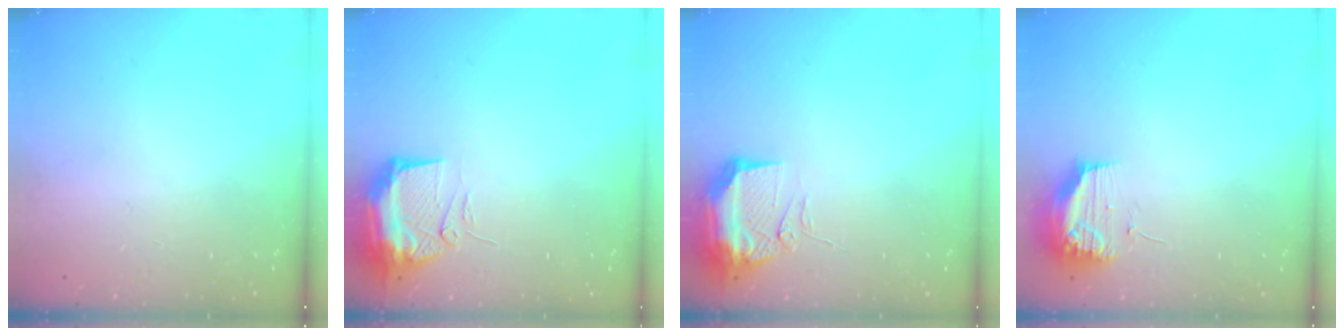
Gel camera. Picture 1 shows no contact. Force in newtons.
{"total": 11.0, "press": 11.0, "slide": 1.2}
{"total": 13.0, "press": 11.5, "slide": 6.2}
{"total": 11.5, "press": 11.5, "slide": 0.7}